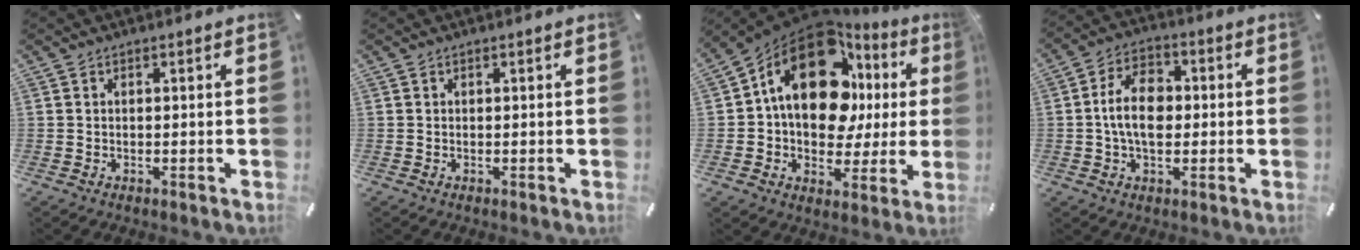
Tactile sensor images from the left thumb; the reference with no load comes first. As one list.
[{"total": 0.0}, {"total": 19.8, "force": [6.4, 12.8, 13.8], "torque": [-0.226, -0.047, 0.104]}, {"total": 10.1, "force": [-0.3, 6.6, 7.6], "torque": [-0.140, 0.008, -0.008]}]